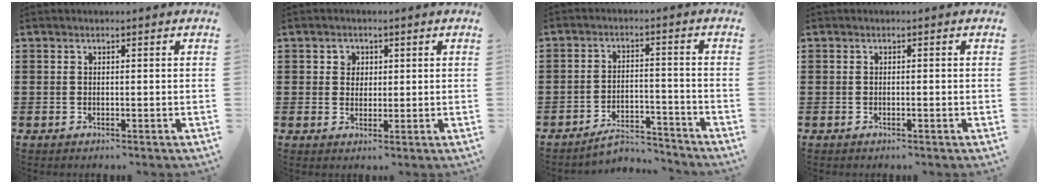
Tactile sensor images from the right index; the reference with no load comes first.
{"total": 2.0, "force": [0.6, 1.8, 0.4], "torque": [-0.017, 0.010, 0.007]}
{"total": 5.0, "force": [-4.7, 1.1, 1.3], "torque": [-0.028, 0.007, -0.093]}
{"total": 0.6, "force": [-0.3, 0.0, 0.5], "torque": [-0.008, -0.004, -0.006]}